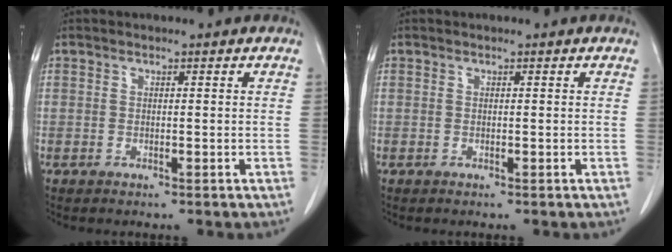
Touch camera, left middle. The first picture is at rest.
{"total": 0.0}